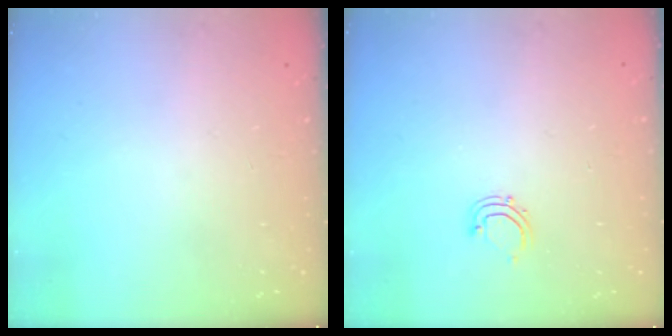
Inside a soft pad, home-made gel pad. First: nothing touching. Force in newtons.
{"total": 3.7, "press": 3.6, "slide": 0.8}